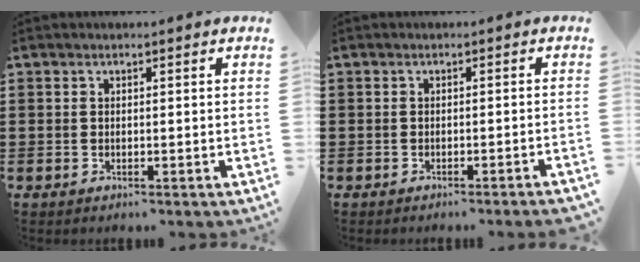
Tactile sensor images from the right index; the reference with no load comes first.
{"total": 1.2, "force": [-1.0, -0.2, 0.7], "torque": [-0.012, -0.001, -0.019]}